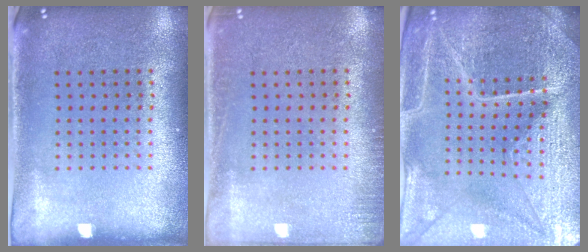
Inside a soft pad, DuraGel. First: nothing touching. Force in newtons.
{"total": 1.3, "press": 1.3, "slide": 0.3}
{"total": 5.4, "press": 5.0, "slide": 2.0}